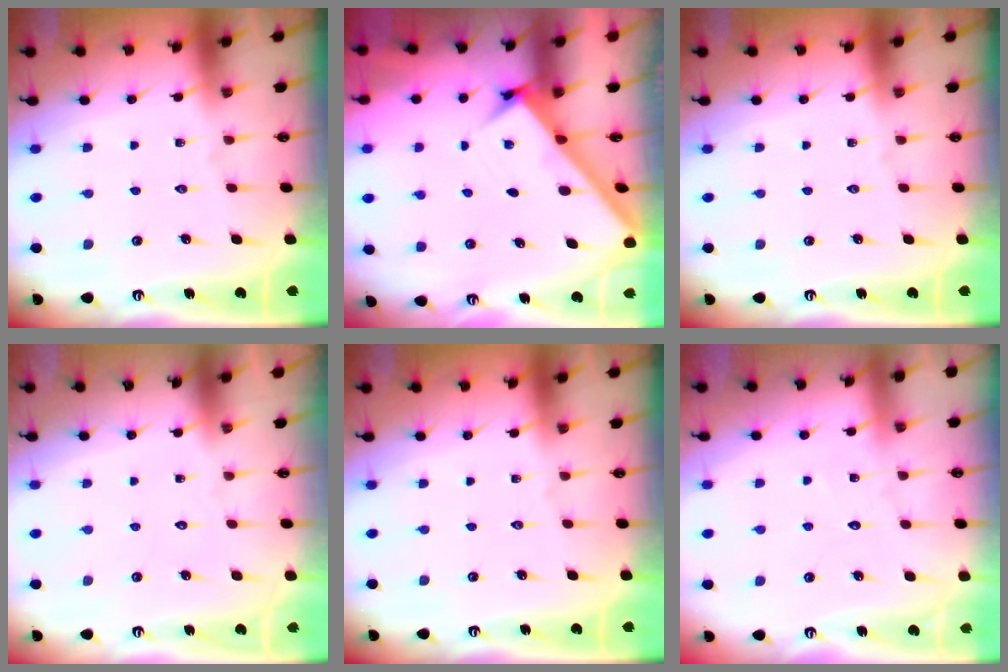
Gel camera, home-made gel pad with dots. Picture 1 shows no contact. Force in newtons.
{"total": 3.0, "press": 2.9, "slide": 0.4}
{"total": 0.0}
{"total": 1.8, "press": 1.8, "slide": 0.1}
{"total": 0.0}
{"total": 2.6, "press": 2.6, "slide": 0.2}